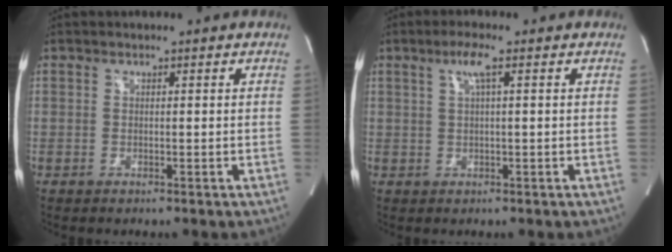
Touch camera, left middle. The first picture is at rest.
{"total": 3.0, "force": [1.3, -0.1, 2.7], "torque": [-0.062, 0.004, 0.026]}